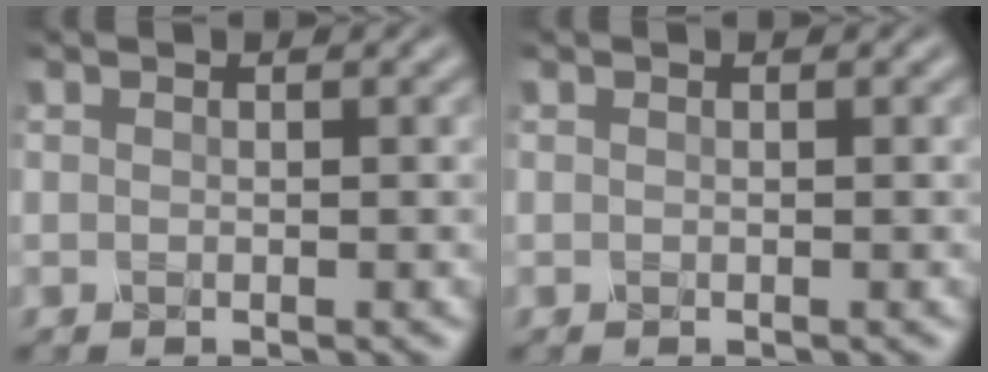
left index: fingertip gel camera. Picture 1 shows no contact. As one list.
[{"total": 0.0}]